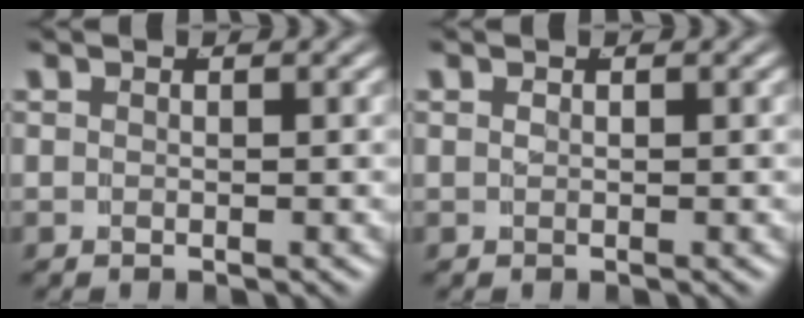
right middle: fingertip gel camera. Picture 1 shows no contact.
{"total": 0.0}